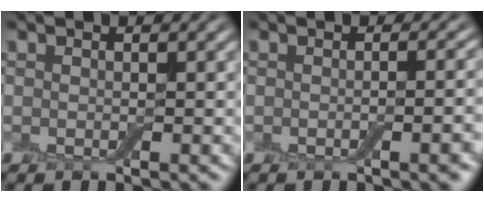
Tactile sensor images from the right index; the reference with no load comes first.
{"total": 4.2, "force": [-0.9, 1.6, 3.7], "torque": [-0.021, 0.005, -0.010]}